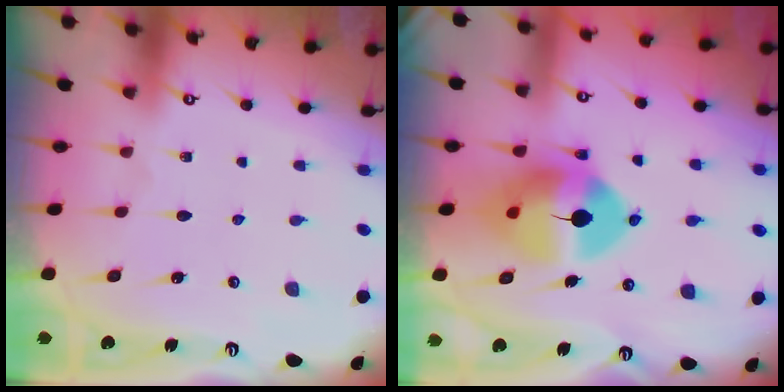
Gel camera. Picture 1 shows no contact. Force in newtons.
{"total": 12.9, "press": 12.7, "slide": 2.3}